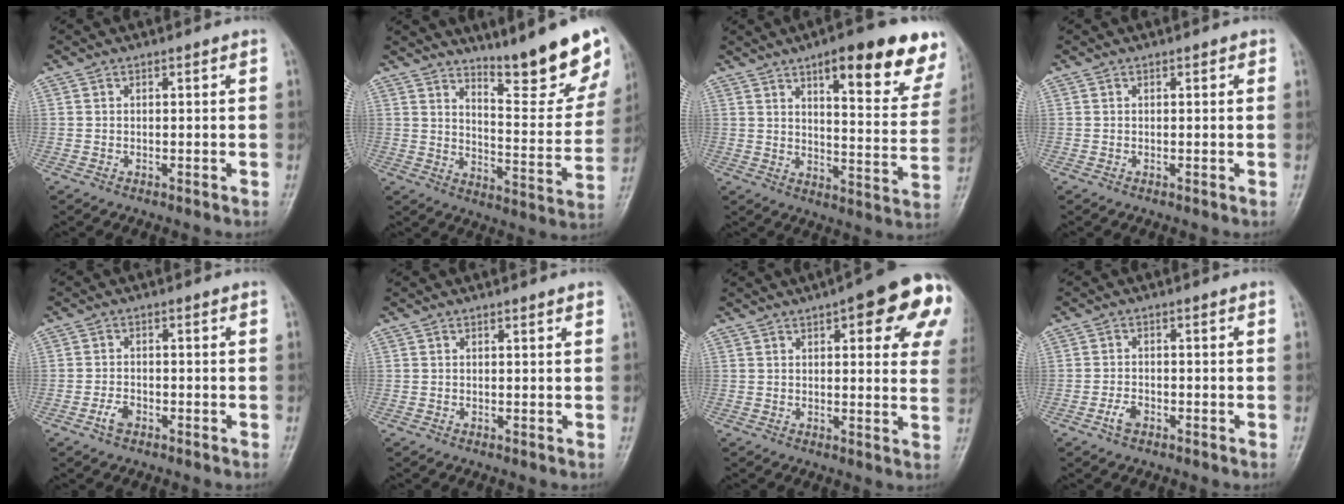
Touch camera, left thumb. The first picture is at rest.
{"total": 16.5, "force": [12.4, 3.0, 10.4], "torque": [-0.111, -0.099, 0.186]}
{"total": 20.5, "force": [12.5, 5.7, 15.2], "torque": [-0.158, -0.051, 0.159]}
{"total": 0.8, "force": [0.3, 0.5, 0.5], "torque": [-0.002, 0.001, 0.001]}
{"total": 2.4, "force": [-1.6, 1.3, 1.3], "torque": [-0.029, 0.008, -0.029]}
{"total": 0.9, "force": [0.6, 0.1, 0.6], "torque": [-0.006, 0.000, 0.008]}
{"total": 18.3, "force": [8.1, 6.1, 15.2], "torque": [-0.159, -0.014, 0.086]}
{"total": 2.3, "force": [-1.5, 1.3, 1.3], "torque": [-0.029, 0.008, -0.029]}